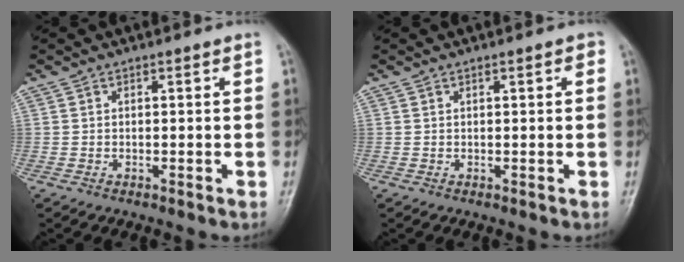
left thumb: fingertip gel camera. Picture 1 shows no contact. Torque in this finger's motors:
{"motor_torque": [-0.13, -0.05, -0.12, -0.05, 0.04]}